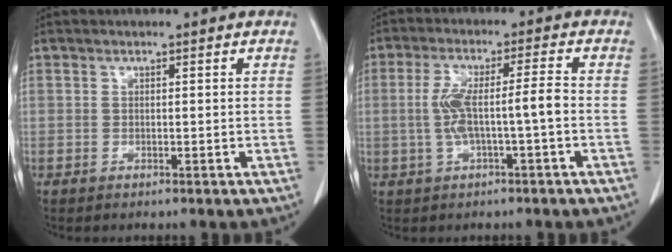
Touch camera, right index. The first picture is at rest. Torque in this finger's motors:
{"motor_torque": [0.55, -0.18, 0.27, 0.10]}